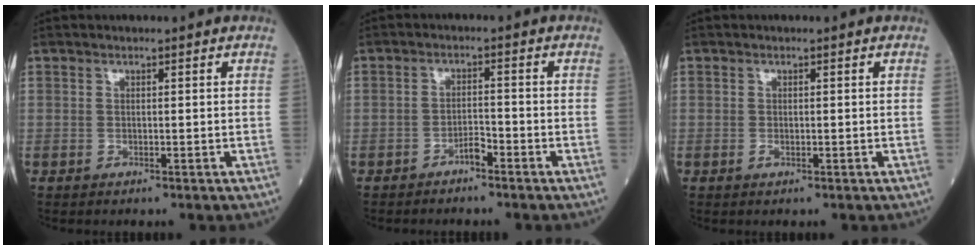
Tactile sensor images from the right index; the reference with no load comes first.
{"total": 2.1, "force": [-1.8, 0.5, 1.1], "torque": [-0.015, 0.003, -0.033]}
{"total": 0.6, "force": [-0.2, 0.3, 0.5], "torque": [-0.012, -0.001, -0.004]}